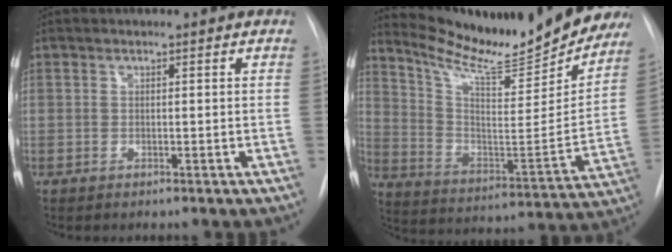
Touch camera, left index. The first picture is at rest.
{"total": 22.6, "force": [20.5, 3.8, 8.8], "torque": [-0.144, -0.062, 0.300]}